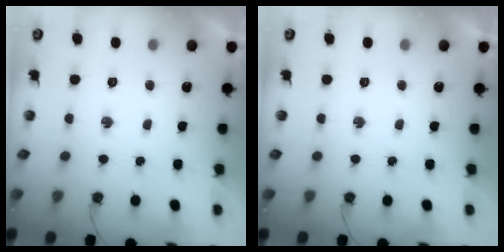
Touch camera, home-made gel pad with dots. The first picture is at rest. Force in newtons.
{"total": 0.0}